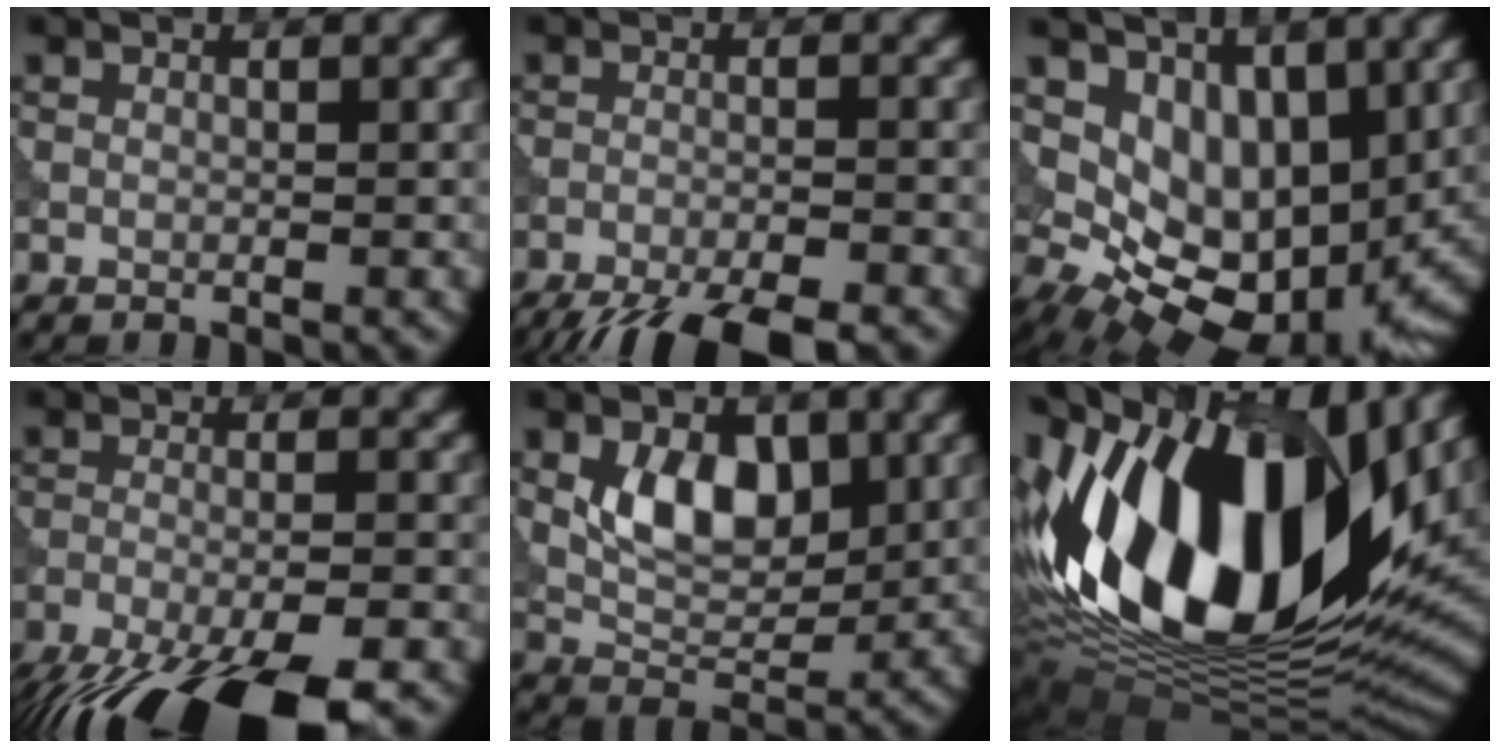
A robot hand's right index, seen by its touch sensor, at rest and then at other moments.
{"total": 8.8, "force": [-7.6, 1.9, 4.1], "torque": [-0.069, -0.030, -0.115]}
{"total": 10.1, "force": [0.8, 6.8, 7.4], "torque": [-0.097, -0.024, 0.027]}
{"total": 12.7, "force": [-10.1, 3.5, 7.0], "torque": [-0.124, -0.056, -0.143]}
{"total": 5.7, "force": [1.2, 3.4, 4.3], "torque": [-0.072, -0.007, 0.022]}
{"total": 18.9, "force": [3.9, 10.1, 15.6], "torque": [-0.287, 0.015, 0.053]}